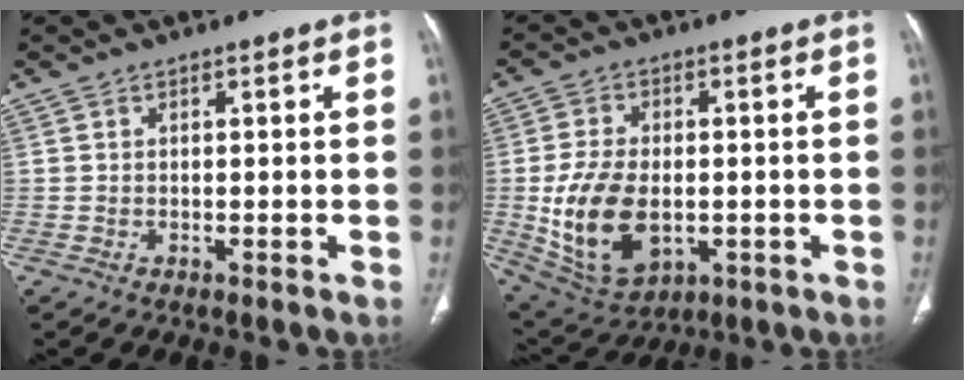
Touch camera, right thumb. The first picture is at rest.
{"total": 14.8, "force": [-2.1, 9.2, 11.5], "torque": [-0.207, -0.004, -0.018]}